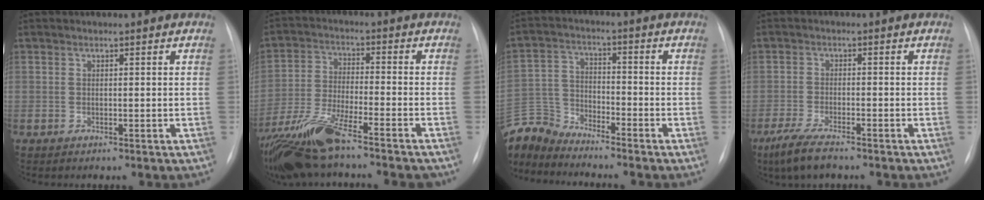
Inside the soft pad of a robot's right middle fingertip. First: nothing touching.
{"total": 15.7, "force": [-12.4, 1.6, 9.4], "torque": [-0.206, -0.031, -0.224]}
{"total": 9.2, "force": [-9.1, 0.8, 0.7], "torque": [-0.028, 0.009, -0.184]}
{"total": 6.0, "force": [-4.5, 1.0, 3.9], "torque": [-0.086, -0.016, -0.076]}